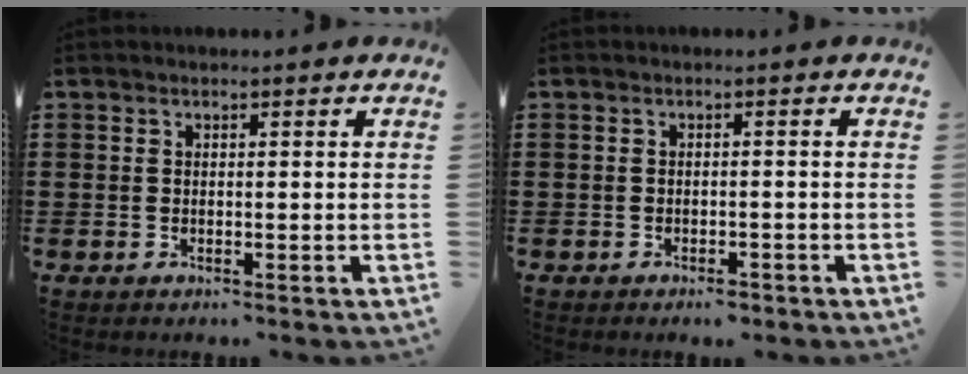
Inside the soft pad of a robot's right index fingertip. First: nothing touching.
{"total": 1.3, "force": [-1.2, 0.1, 0.3], "torque": [-0.012, -0.004, -0.024]}